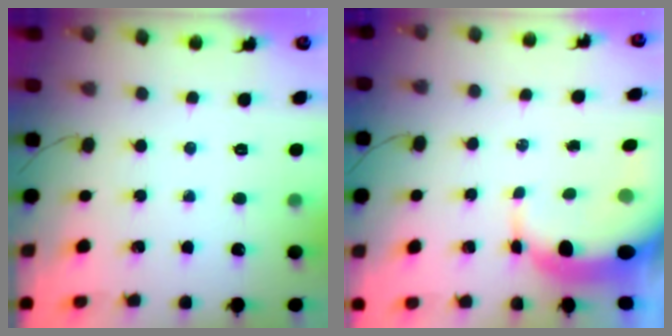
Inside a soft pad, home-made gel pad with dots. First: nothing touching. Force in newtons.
{"total": 8.0, "press": 7.9, "slide": 1.4}